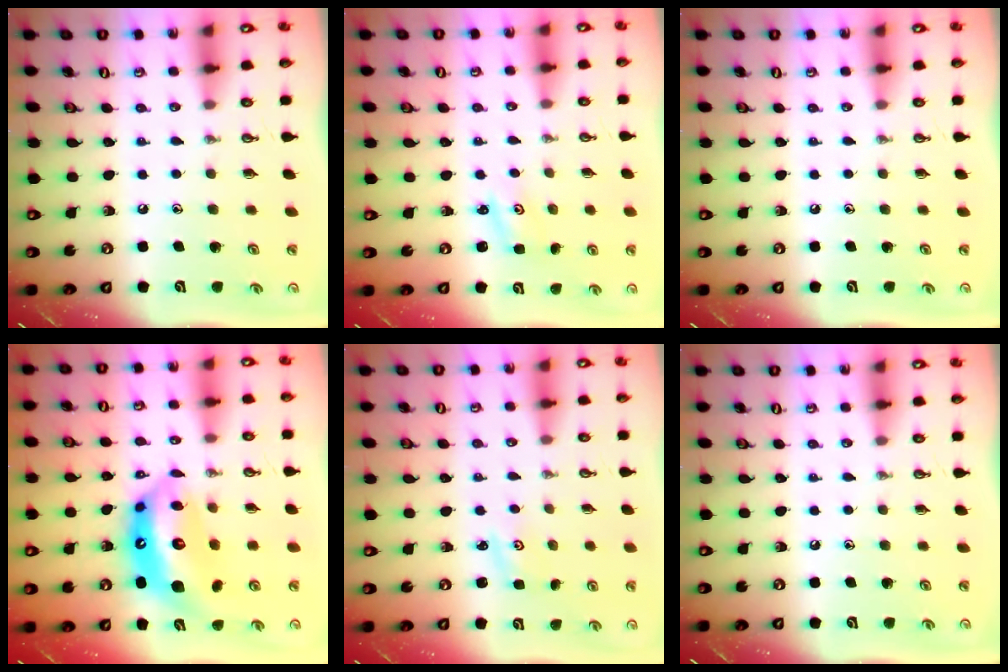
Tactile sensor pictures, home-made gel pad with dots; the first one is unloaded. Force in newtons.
{"total": 1.4, "press": 1.4, "slide": 0.2}
{"total": 0.0}
{"total": 16.1, "press": 16.1, "slide": 1.4}
{"total": 1.0, "press": 0.9, "slide": 0.2}
{"total": 0.0}